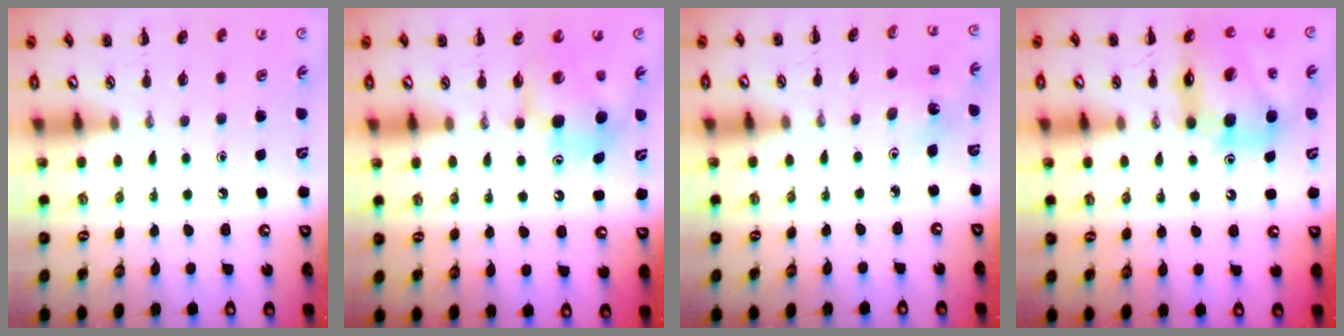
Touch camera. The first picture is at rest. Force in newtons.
{"total": 7.4, "press": 7.3, "slide": 1.5}
{"total": 2.1, "press": 1.9, "slide": 0.7}
{"total": 14.4, "press": 13.8, "slide": 4.1}